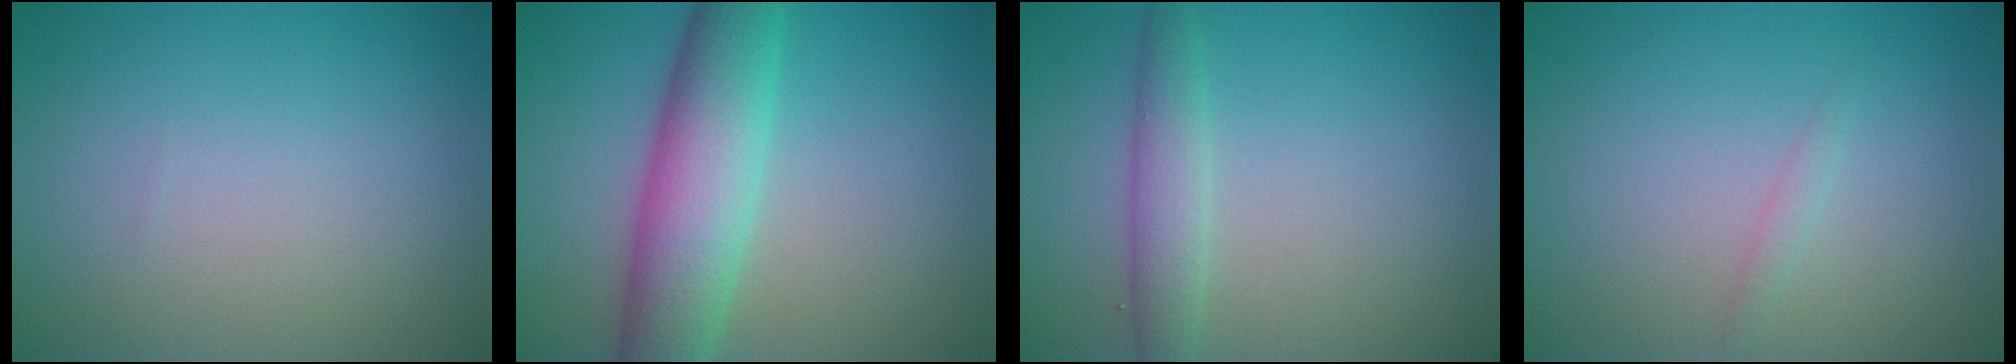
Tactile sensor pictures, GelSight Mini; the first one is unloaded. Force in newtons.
{"total": 7.3, "press": 7.3, "slide": 0.1}
{"total": 2.5, "press": 2.5, "slide": 0.2}
{"total": 0.7, "press": 0.7, "slide": 0.0}